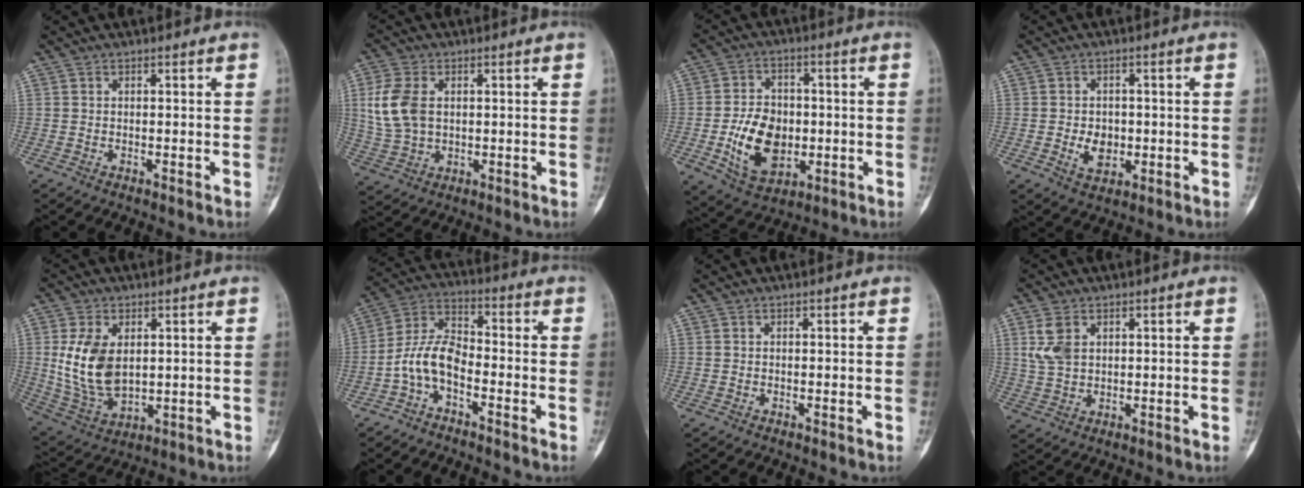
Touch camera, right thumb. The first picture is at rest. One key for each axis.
{"total": 9.7, "fx": 1.7, "fy": 6.5, "fz": 6.9, "tx": -0.150, "ty": 0.001, "tz": 0.042}
{"total": 12.9, "fx": -2.0, "fy": 9.0, "fz": 9.0, "tx": -0.121, "ty": 0.005, "tz": -0.025}
{"total": 5.1, "fx": -0.8, "fy": 3.8, "fz": 3.3, "tx": -0.032, "ty": 0.002, "tz": -0.008}
{"total": 12.6, "fx": 1.9, "fy": 7.9, "fz": 9.6, "tx": -0.175, "ty": -0.014, "tz": 0.053}
{"total": 8.2, "fx": -3.3, "fy": 4.3, "fz": 6.2, "tx": -0.122, "ty": 0.046, "tz": -0.077}
{"total": 0.0}
{"total": 5.6, "fx": 2.0, "fy": 3.7, "fz": 3.7, "tx": -0.073, "ty": -0.001, "tz": 0.048}